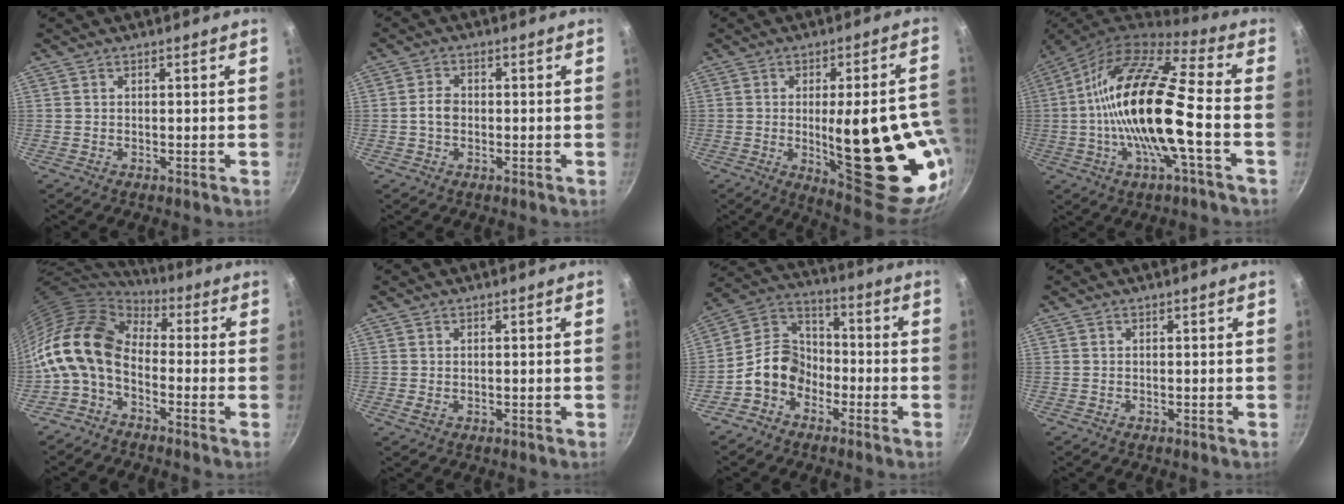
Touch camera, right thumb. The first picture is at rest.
{"total": 3.1, "force": [-0.4, 2.3, 2.1], "torque": [-0.033, 0.013, -0.010]}
{"total": 28.0, "force": [-4.5, 9.9, 25.8], "torque": [-0.299, -0.007, -0.036]}
{"total": 19.9, "force": [-3.1, 5.3, 18.9], "torque": [-0.354, 0.036, -0.072]}
{"total": 15.2, "force": [-2.0, 10.2, 11.1], "torque": [-0.208, 0.034, -0.060]}
{"total": 1.0, "force": [0.1, 0.6, 0.8], "torque": [-0.013, -0.002, 0.003]}
{"total": 10.5, "force": [-4.1, 8.1, 5.3], "torque": [-0.063, 0.052, -0.100]}
{"total": 0.0}